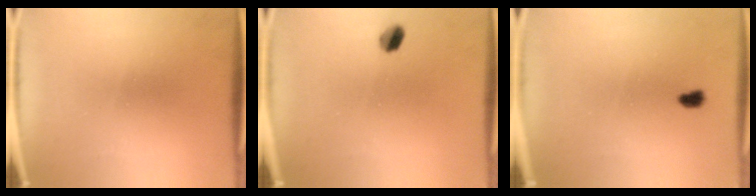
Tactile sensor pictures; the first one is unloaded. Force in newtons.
{"total": 2.7}
{"total": 1.3}